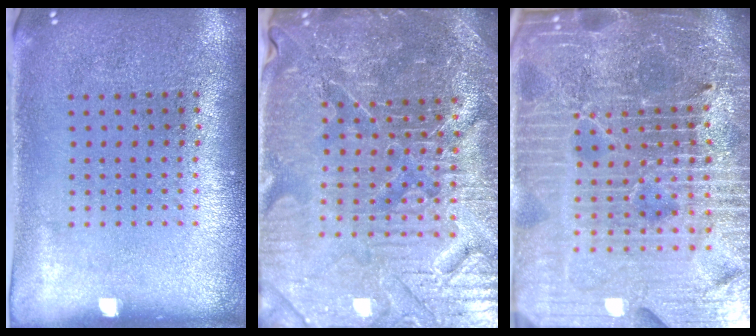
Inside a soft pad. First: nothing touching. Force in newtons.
{"total": 5.6, "press": 5.3, "slide": 2.0}
{"total": 7.1, "press": 6.2, "slide": 3.6}